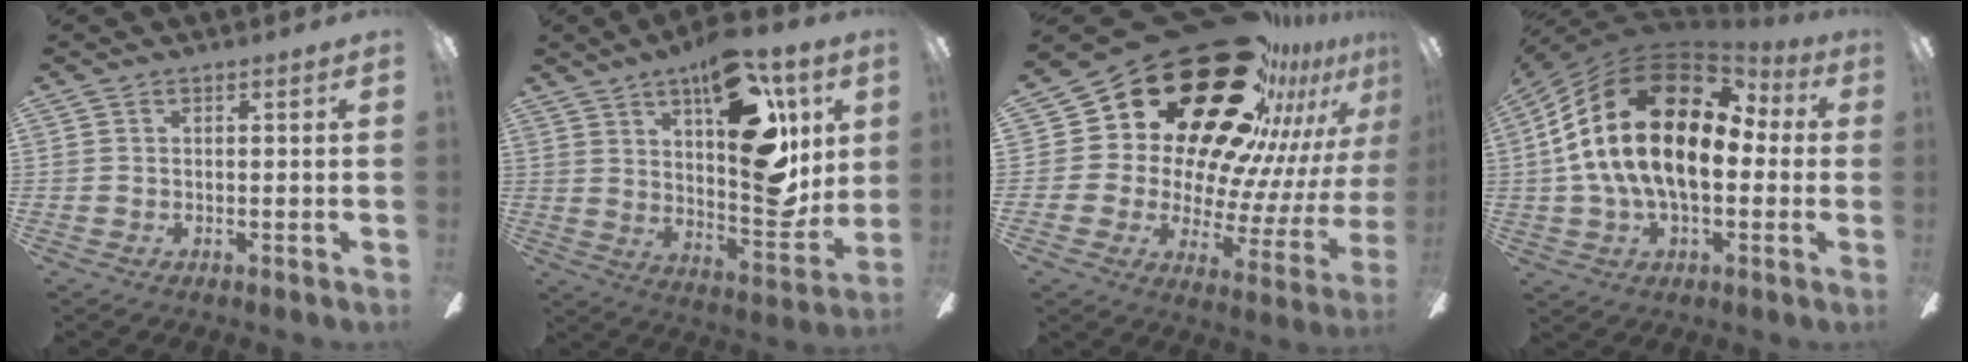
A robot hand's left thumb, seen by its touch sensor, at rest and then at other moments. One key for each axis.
{"total": 23.2, "fx": 11.2, "fy": 9.9, "fz": 17.8, "tx": -0.237, "ty": -0.074, "tz": 0.188}
{"total": 31.8, "fx": 21.8, "fy": 14.6, "fz": 18.0, "tx": -0.256, "ty": -0.176, "tz": 0.409}
{"total": 22.3, "fx": 2.8, "fy": 12.6, "fz": 18.1, "tx": -0.391, "ty": 0.004, "tz": 0.041}